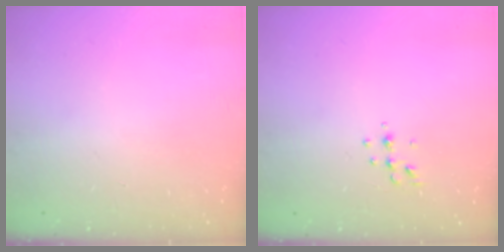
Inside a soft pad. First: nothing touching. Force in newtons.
{"total": 4.6, "press": 4.5, "slide": 1.0}